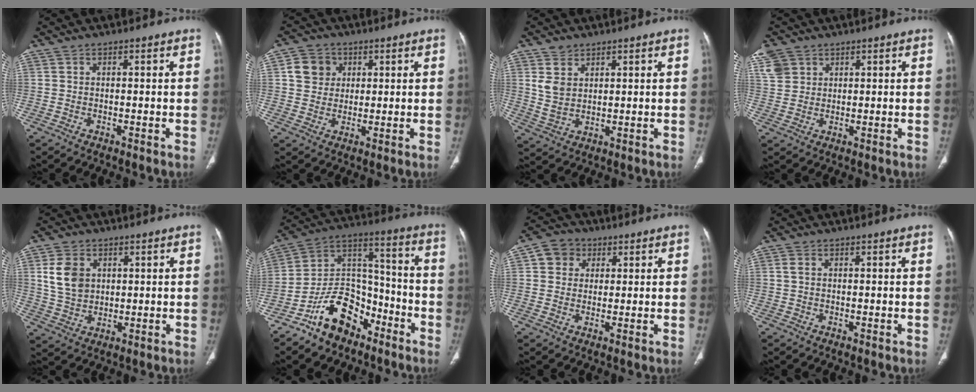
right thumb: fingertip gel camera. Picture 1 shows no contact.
{"total": 6.3, "force": [1.8, 5.6, 2.1], "torque": [-0.011, -0.001, 0.032]}
{"total": 5.2, "force": [2.5, 3.5, 3.0], "torque": [-0.050, -0.017, 0.060]}
{"total": 9.0, "force": [4.7, 6.9, 3.3], "torque": [-0.079, 0.005, 0.103]}
{"total": 8.0, "force": [2.2, 6.1, 4.6], "torque": [-0.070, -0.007, 0.048]}
{"total": 13.9, "force": [-9.0, 8.6, 6.3], "torque": [-0.074, 0.093, -0.167]}
{"total": 5.6, "force": [1.8, 4.9, 1.9], "torque": [-0.010, 0.002, 0.025]}
{"total": 1.1, "force": [0.2, 0.7, 0.8], "torque": [-0.016, 0.003, 0.002]}